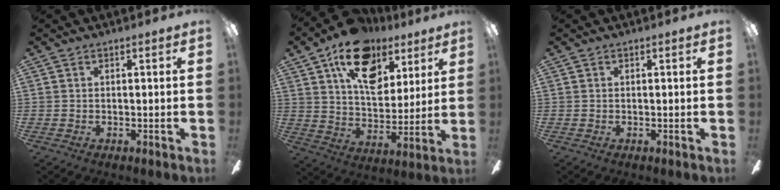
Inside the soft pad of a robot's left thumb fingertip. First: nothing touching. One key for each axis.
{"total": 18.9, "fx": 10.8, "fy": 11.2, "fz": 10.7, "tx": -0.164, "ty": -0.044, "tz": 0.192}
{"total": 0.0}